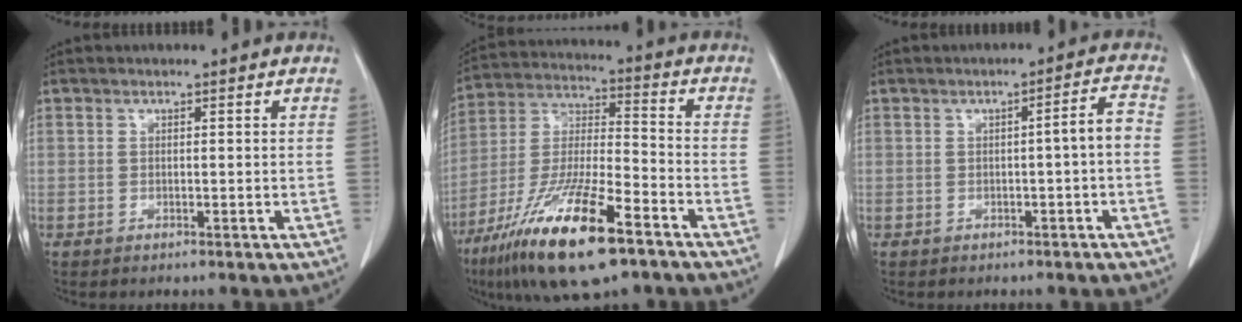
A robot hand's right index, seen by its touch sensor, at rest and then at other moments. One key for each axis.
{"total": 19.4, "fx": -11.4, "fy": 3.4, "fz": 15.3, "tx": -0.311, "ty": -0.039, "tz": -0.206}
{"total": 3.4, "fx": -0.7, "fy": 0.0, "fz": 3.4, "tx": -0.045, "ty": 0.009, "tz": -0.010}